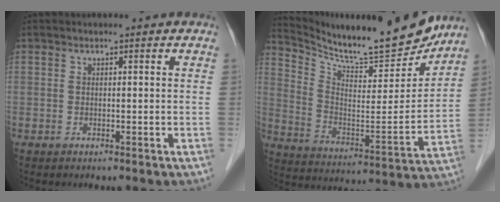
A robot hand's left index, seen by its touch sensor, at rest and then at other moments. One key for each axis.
{"total": 19.8, "fx": 18.2, "fy": 2.2, "fz": 7.6, "tx": -0.140, "ty": -0.047, "tz": 0.281}